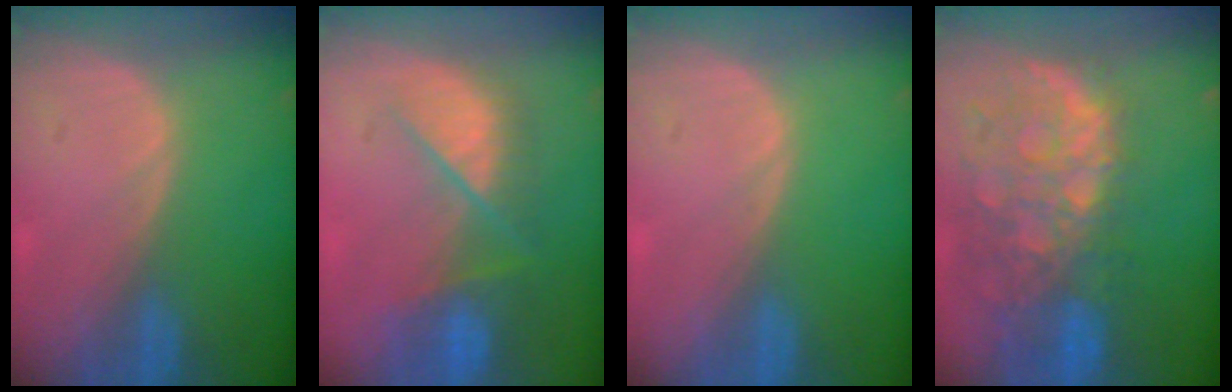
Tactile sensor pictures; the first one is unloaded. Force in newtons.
{"total": 8.5, "press": 7.5, "slide": 4.1}
{"total": 0.0}
{"total": 12.3, "press": 10.2, "slide": 7.0}